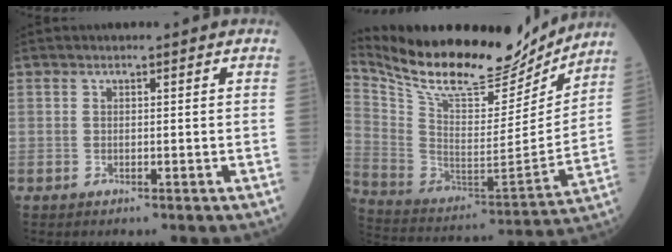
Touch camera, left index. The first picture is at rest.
{"total": 22.8, "force": [20.3, 5.5, 8.7], "torque": [-0.176, -0.027, 0.331]}